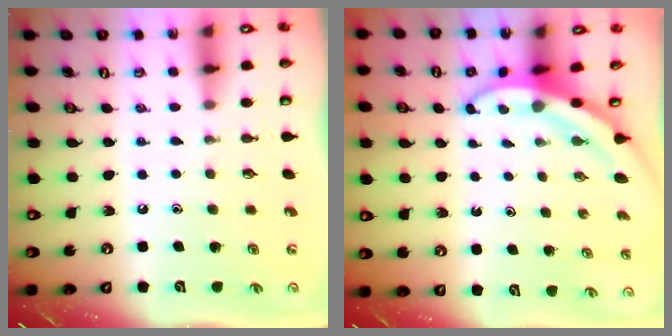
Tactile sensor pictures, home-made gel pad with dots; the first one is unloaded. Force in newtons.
{"total": 3.9, "press": 3.9, "slide": 0.5}